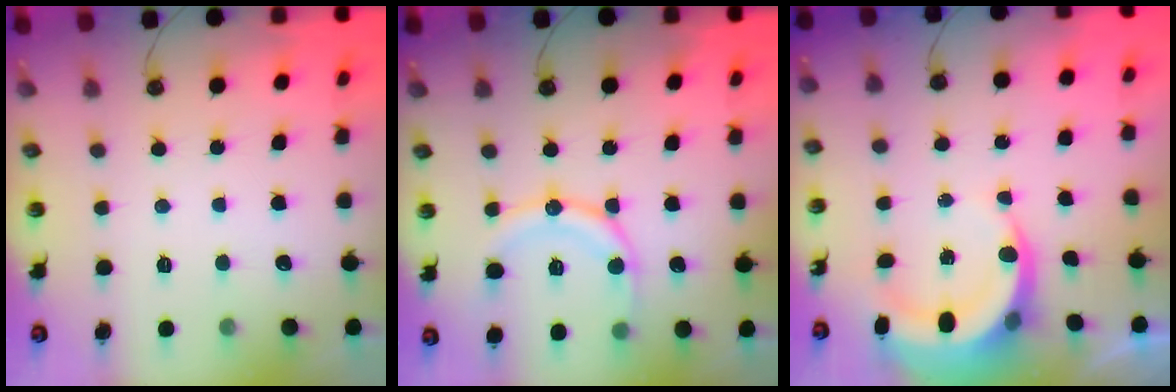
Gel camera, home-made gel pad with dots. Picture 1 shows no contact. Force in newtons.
{"total": 12.3, "press": 12.2, "slide": 1.1}
{"total": 7.0, "press": 6.9, "slide": 0.9}